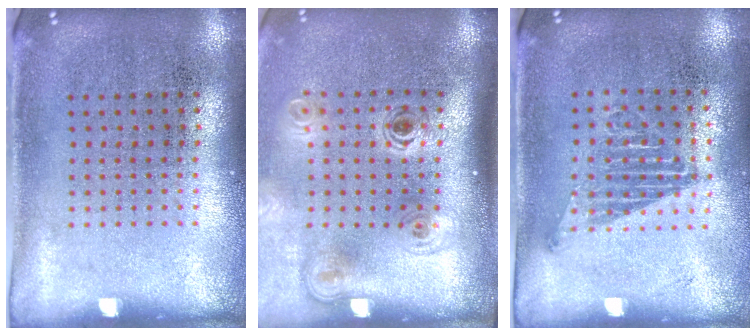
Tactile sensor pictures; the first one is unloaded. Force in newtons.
{"total": 2.1, "press": 1.4, "slide": 1.5}
{"total": 1.2, "press": 1.0, "slide": 0.6}